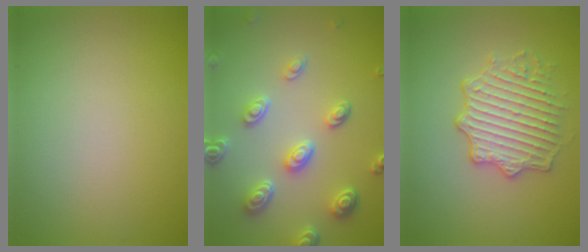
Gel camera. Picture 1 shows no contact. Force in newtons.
{"total": 5.1, "press": 3.8, "slide": 3.3}
{"total": 4.0, "press": 3.7, "slide": 1.5}